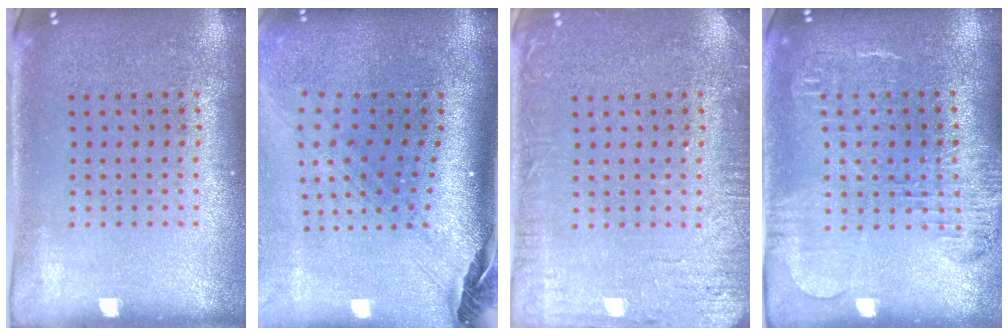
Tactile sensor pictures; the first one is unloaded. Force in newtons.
{"total": 3.0, "press": 2.1, "slide": 2.1}
{"total": 3.2, "press": 3.2, "slide": 0.4}
{"total": 1.8, "press": 1.7, "slide": 0.7}